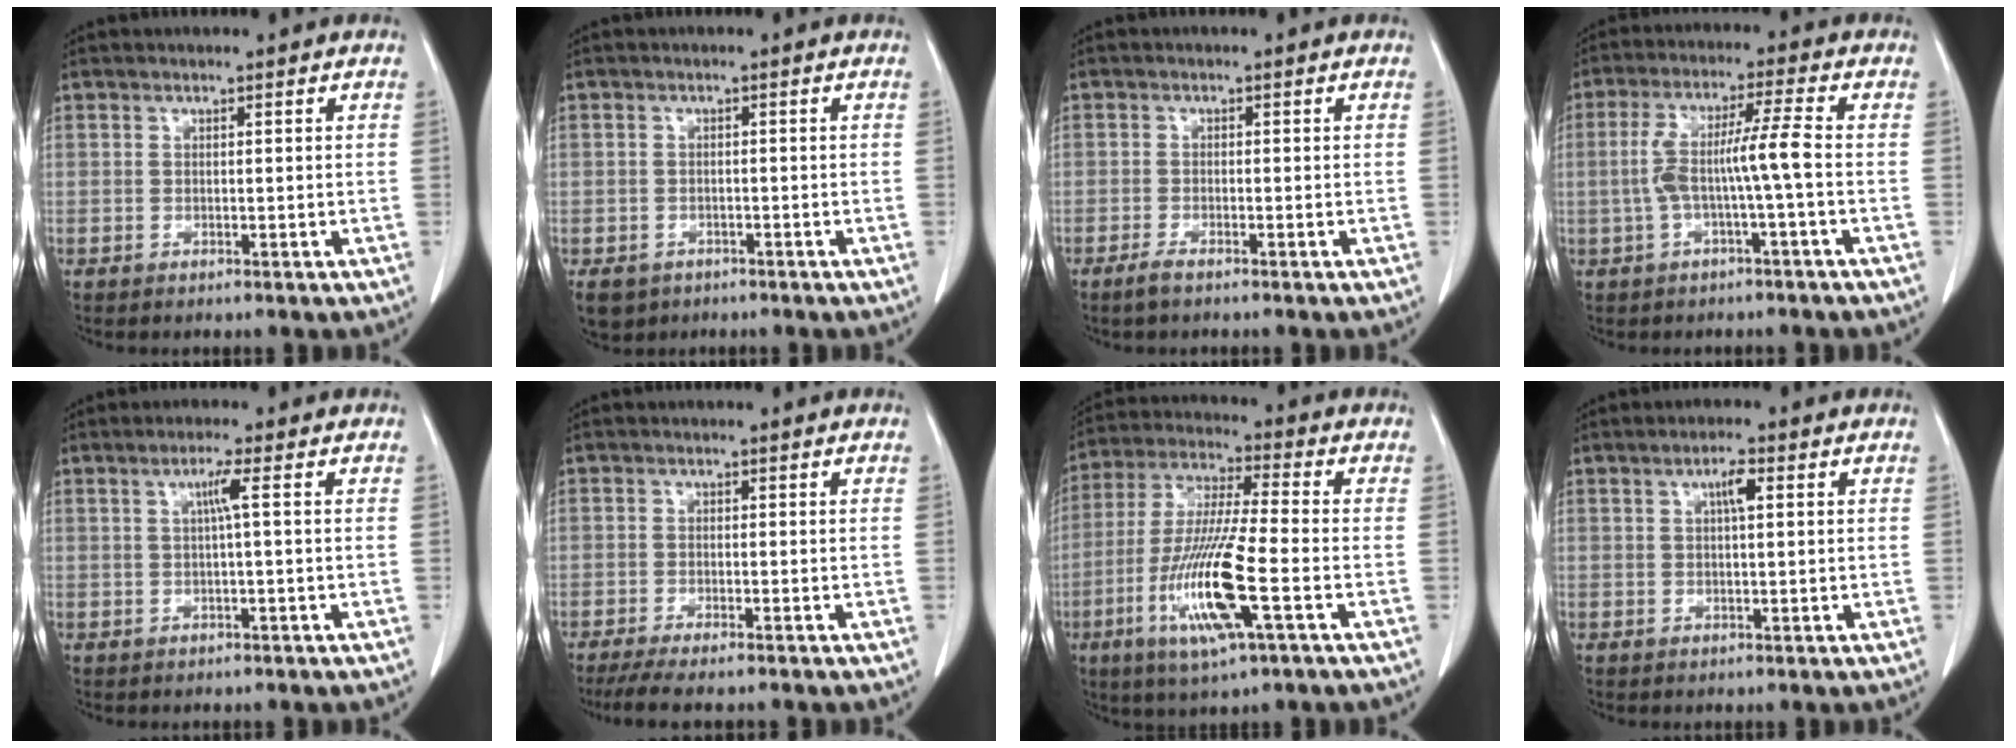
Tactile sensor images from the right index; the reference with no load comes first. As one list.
[{"total": 3.7, "force": [-1.8, 3.1, 0.8], "torque": [-0.012, -0.001, -0.023]}, {"total": 1.6, "force": [-1.2, 0.2, 1.0], "torque": [-0.025, -0.003, -0.024]}, {"total": 7.3, "force": [-1.1, -0.4, 7.2], "torque": [-0.148, 0.021, -0.019]}, {"total": 2.5, "force": [0.5, -0.5, 2.4], "torque": [-0.047, 0.003, 0.008]}, {"total": 5.8, "force": [-4.7, 0.7, 3.4], "torque": [-0.053, -0.012, -0.073]}, {"total": 14.9, "force": [-4.9, 0.9, 14.1], "torque": [-0.290, -0.020, -0.093]}, {"total": 2.9, "force": [1.0, 0.5, 2.7], "torque": [-0.048, 0.003, 0.015]}]